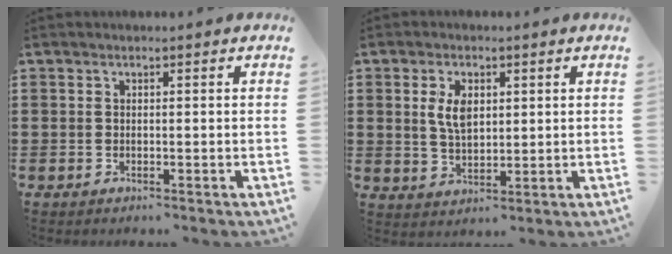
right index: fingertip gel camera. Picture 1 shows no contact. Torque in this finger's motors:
{"motor_torque": [0.37, -0.01, 0.14, 0.12]}